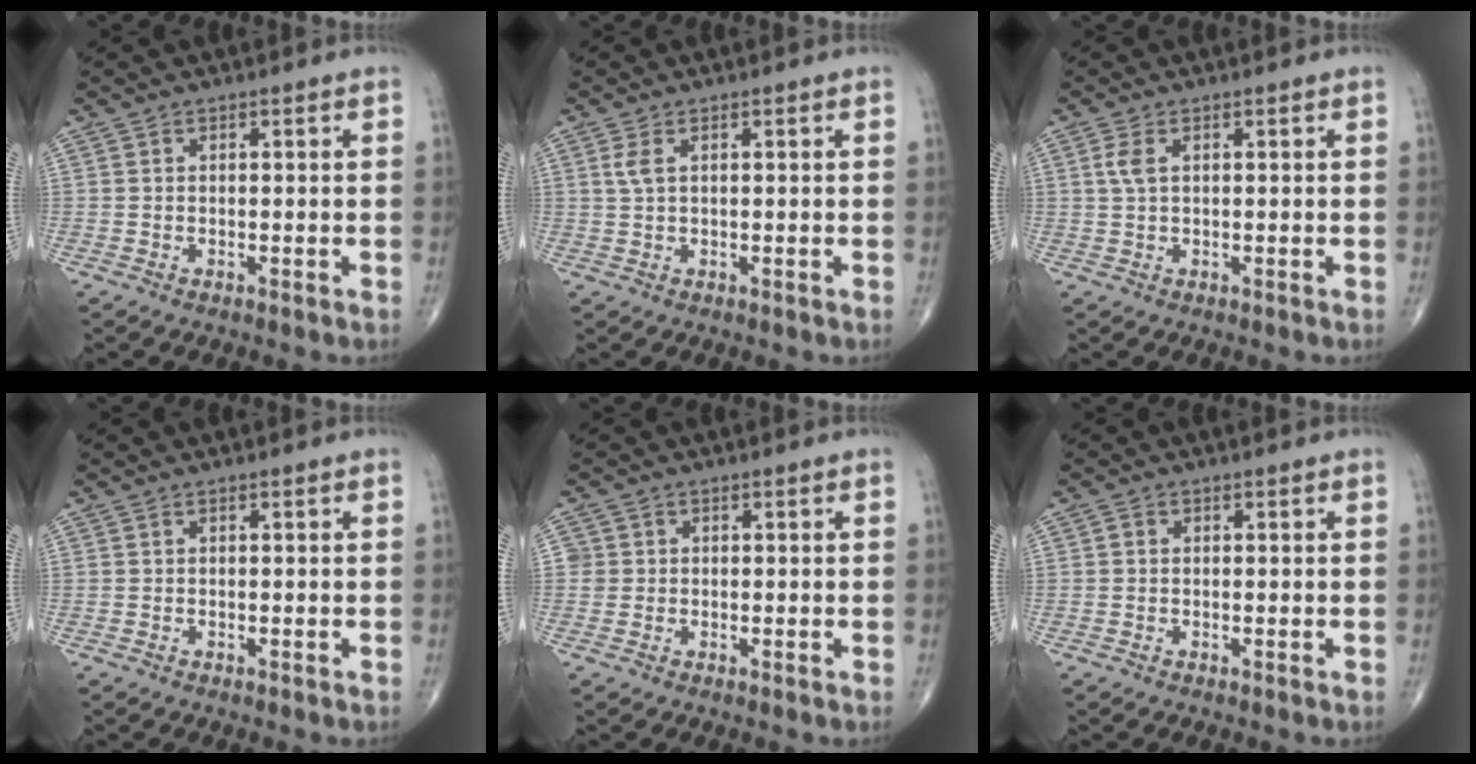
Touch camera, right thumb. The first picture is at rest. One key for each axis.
{"total": 2.2, "fx": 0.8, "fy": 1.0, "fz": 1.8, "tx": -0.046, "ty": 0.008, "tz": 0.022}
{"total": 2.6, "fx": 0.8, "fy": 1.3, "fz": 2.1, "tx": -0.056, "ty": 0.008, "tz": 0.017}
{"total": 0.0}
{"total": 2.0, "fx": 0.1, "fy": 2.0, "fz": 0.2, "tx": 0.011, "ty": 0.005, "tz": 0.000}
{"total": 0.7, "fx": 0.1, "fy": 0.7, "fz": 0.3, "tx": -0.002, "ty": 0.002, "tz": -0.002}